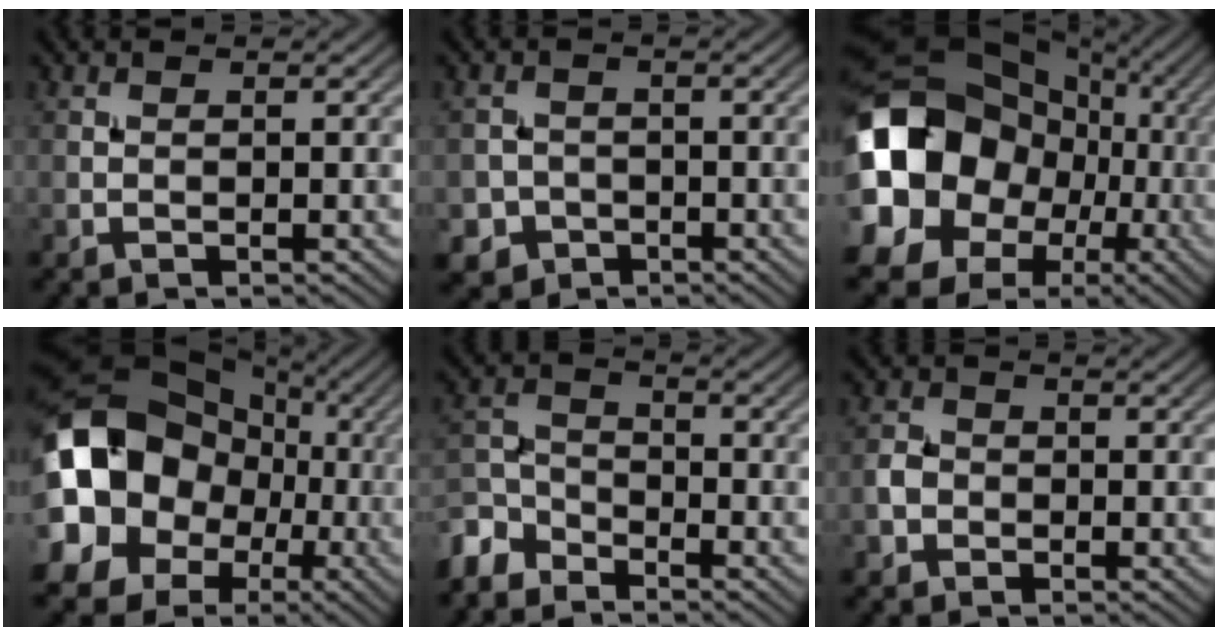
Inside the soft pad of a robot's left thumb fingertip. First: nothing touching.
{"total": 3.3, "force": [-1.7, 2.8, 0.5], "torque": [-0.006, -0.003, -0.038]}
{"total": 21.4, "force": [0.8, 18.1, 11.4], "torque": [-0.277, -0.008, -0.006]}
{"total": 19.4, "force": [0.1, 15.8, 11.2], "torque": [-0.254, -0.002, -0.009]}
{"total": 5.2, "force": [-4.3, 2.3, 1.5], "torque": [-0.039, -0.005, -0.106]}
{"total": 2.2, "force": [-0.9, 1.9, 0.7], "torque": [-0.014, -0.001, -0.023]}